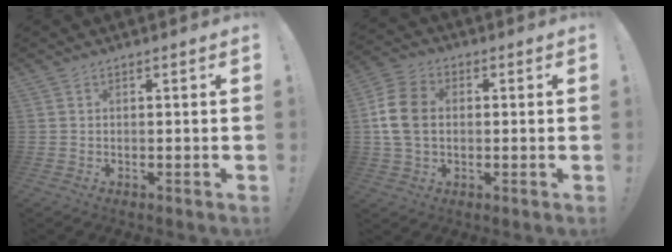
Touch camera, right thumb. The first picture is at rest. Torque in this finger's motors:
{"motor_torque": [0.06, 0.49, 0.67, -0.08, 0.01]}